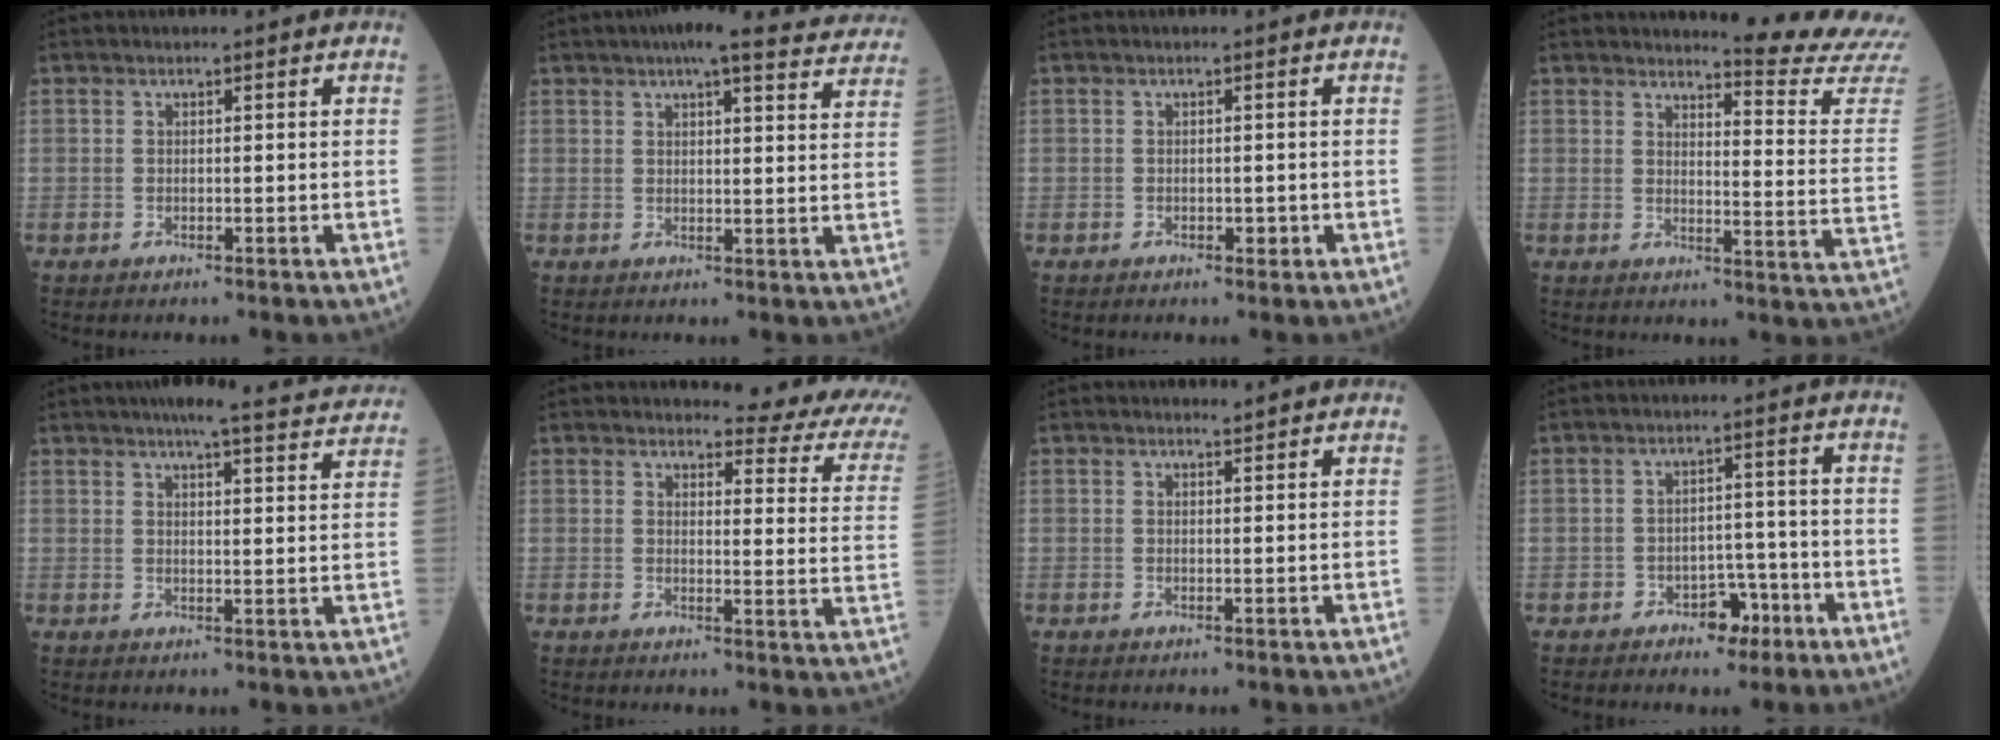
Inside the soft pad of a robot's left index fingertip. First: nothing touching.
{"total": 15.9, "force": [14.4, 2.5, 6.3], "torque": [-0.064, 0.014, 0.157]}
{"total": 1.0, "force": [-0.5, 0.7, 0.6], "torque": [-0.005, 0.003, -0.008]}
{"total": 12.5, "force": [12.1, -2.7, 1.0], "torque": [-0.015, -0.130, 0.131]}
{"total": 16.4, "force": [15.1, 1.2, 6.1], "torque": [-0.073, -0.014, 0.169]}
{"total": 11.3, "force": [10.3, 1.4, 4.4], "torque": [-0.037, -0.063, 0.090]}
{"total": 1.6, "force": [1.6, 0.0, 0.0], "torque": [-0.009, 0.001, 0.021]}
{"total": 4.3, "force": [-2.6, 2.7, 2.1], "torque": [-0.021, 0.014, -0.038]}